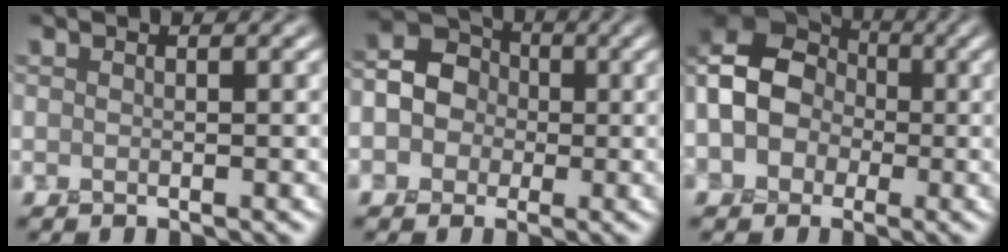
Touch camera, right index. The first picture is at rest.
{"total": 7.0, "force": [-0.1, 6.3, 2.9], "torque": [-0.053, 0.030, -0.030]}
{"total": 10.0, "force": [-1.0, 8.6, 5.1], "torque": [-0.111, 0.023, -0.054]}